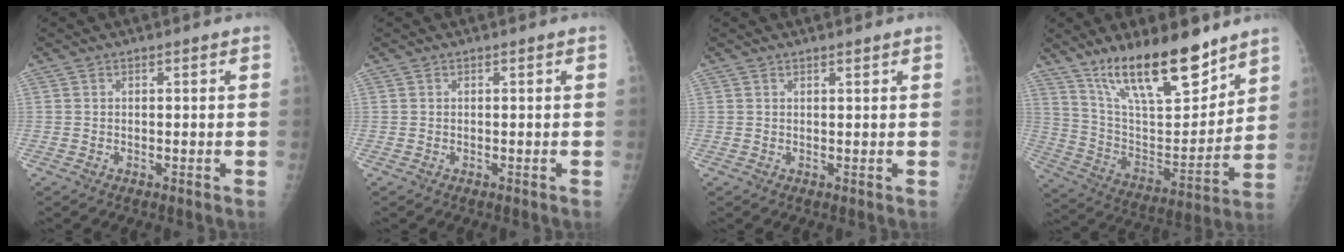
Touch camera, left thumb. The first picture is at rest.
{"total": 0.0}
{"total": 0.7, "force": [0.6, 0.1, 0.4], "torque": [-0.006, -0.004, 0.011]}
{"total": 21.7, "force": [15.3, 7.0, 13.6], "torque": [-0.188, -0.082, 0.272]}